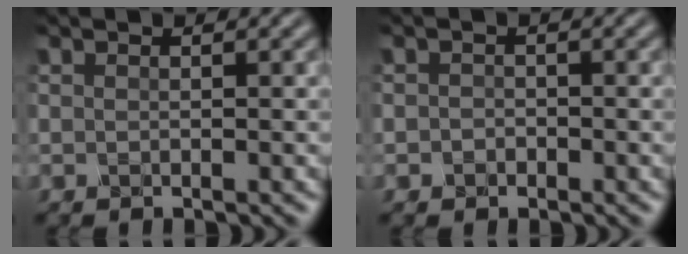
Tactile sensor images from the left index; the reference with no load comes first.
{"total": 0.9, "force": [-0.4, 0.8, 0.2], "torque": [-0.001, -0.003, -0.009]}